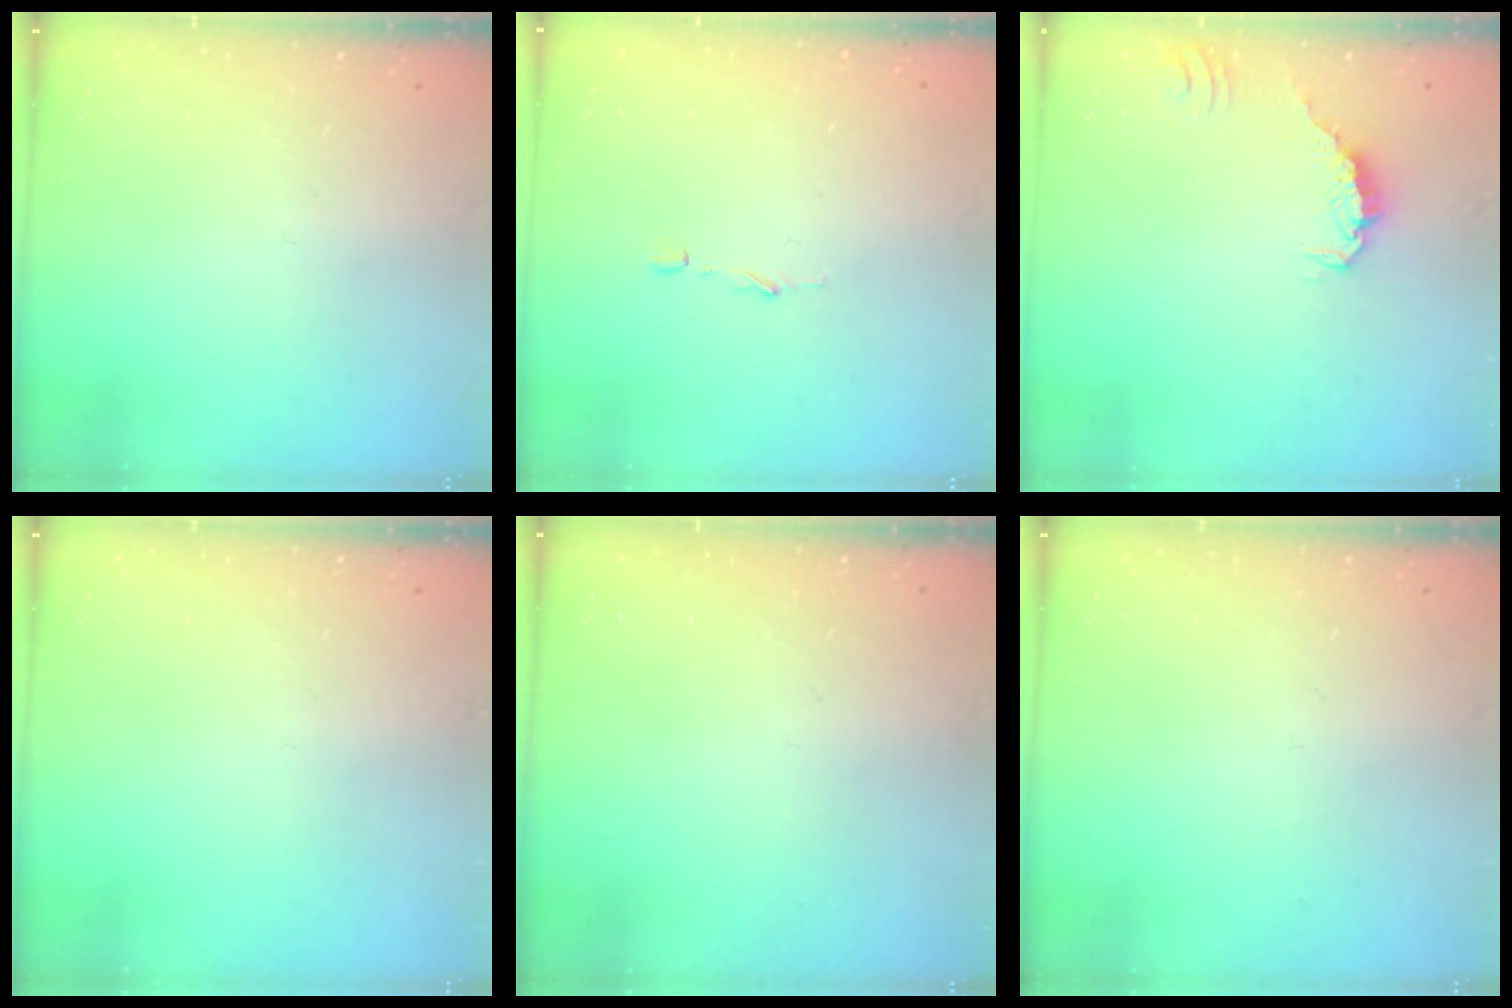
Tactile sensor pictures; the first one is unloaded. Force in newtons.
{"total": 2.8, "press": 2.8, "slide": 0.2}
{"total": 0.5, "press": 0.5, "slide": 0.2}
{"total": 0.0}
{"total": 0.0}
{"total": 0.0}